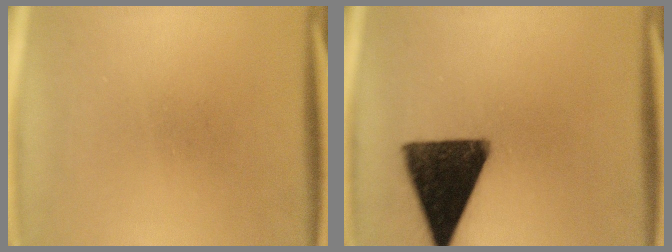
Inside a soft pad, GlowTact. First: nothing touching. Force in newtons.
{"total": 15.0}